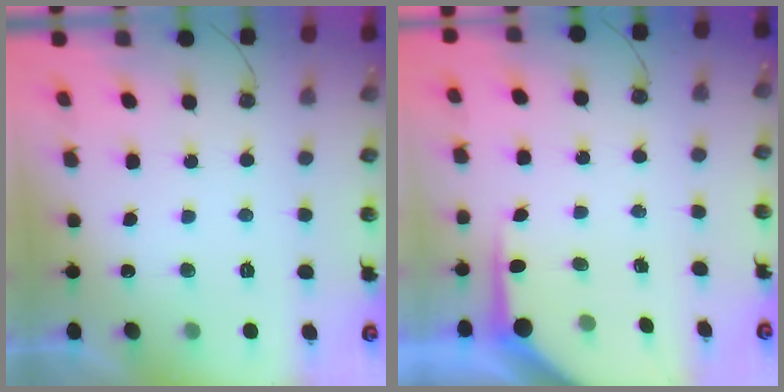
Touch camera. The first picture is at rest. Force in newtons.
{"total": 5.3, "press": 5.2, "slide": 0.3}